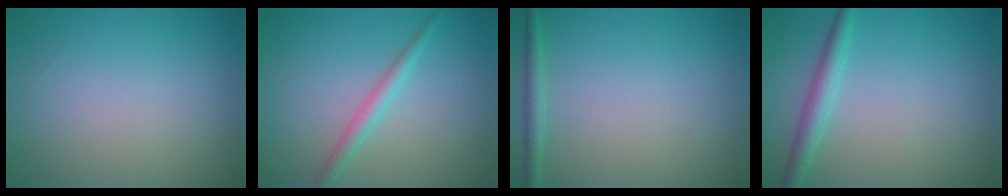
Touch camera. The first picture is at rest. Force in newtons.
{"total": 1.8, "press": 1.8, "slide": 0.1}
{"total": 1.3, "press": 1.3, "slide": 0.1}
{"total": 2.3, "press": 2.3, "slide": 0.1}